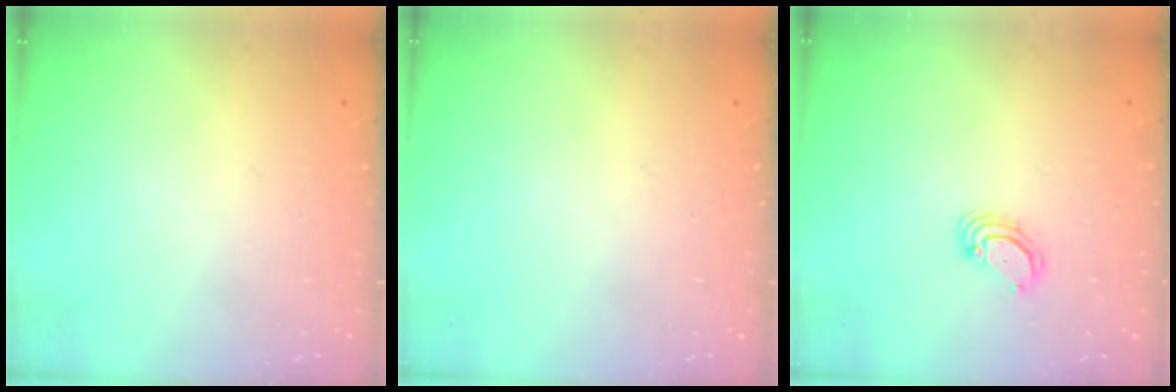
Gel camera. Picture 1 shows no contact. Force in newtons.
{"total": 0.0}
{"total": 3.1, "press": 3.1, "slide": 0.2}